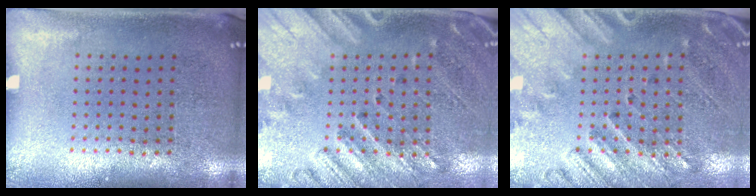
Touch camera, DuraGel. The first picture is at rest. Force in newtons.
{"total": 2.4, "press": 2.0, "slide": 1.4}
{"total": 2.4, "press": 2.0, "slide": 1.4}